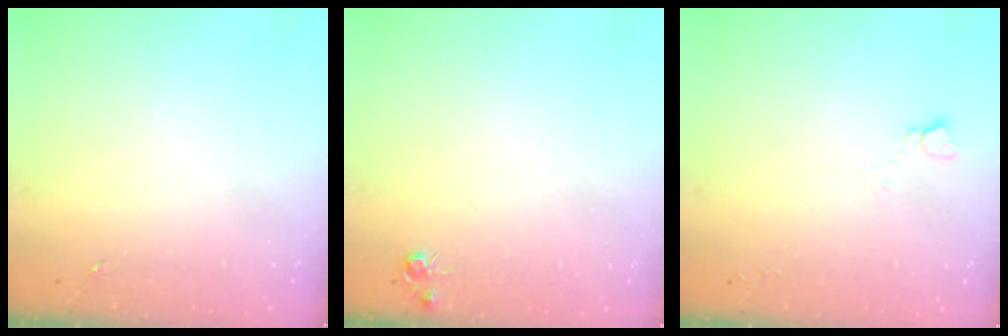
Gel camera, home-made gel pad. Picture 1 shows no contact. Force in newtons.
{"total": 4.3, "press": 4.3, "slide": 0.5}
{"total": 3.8, "press": 3.8, "slide": 0.3}